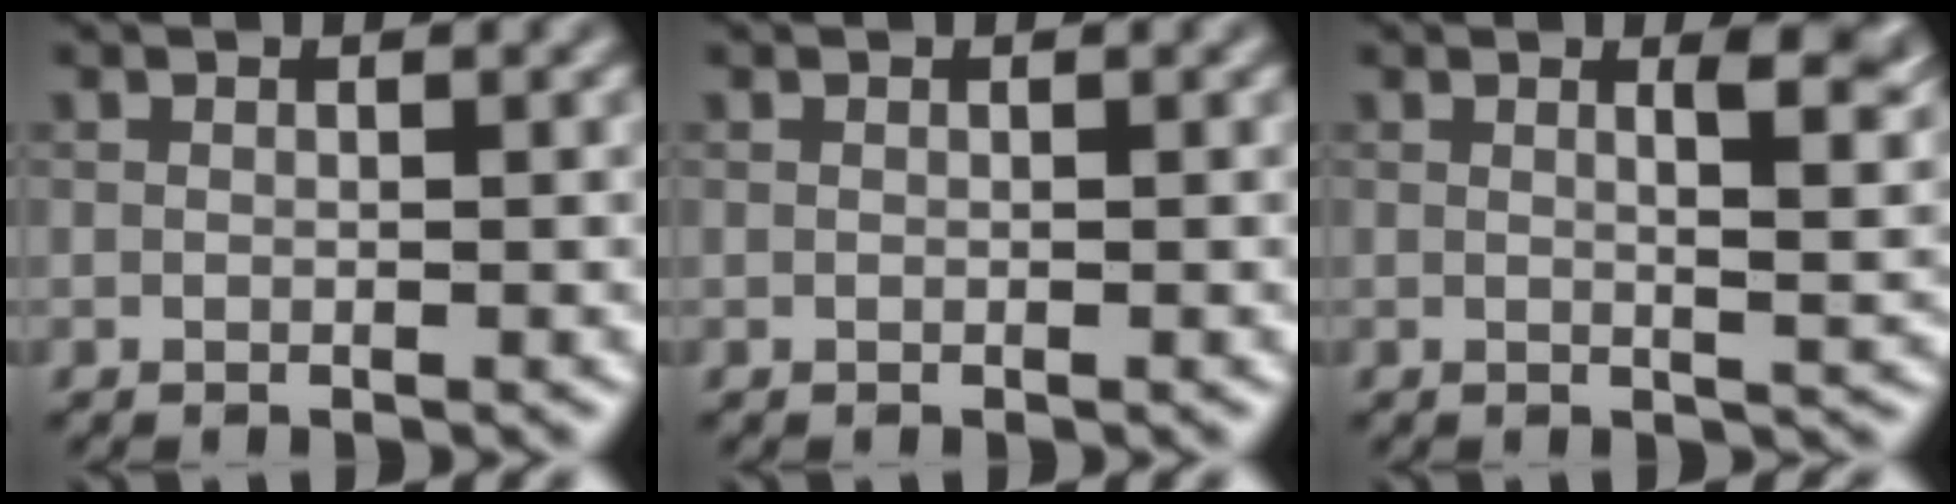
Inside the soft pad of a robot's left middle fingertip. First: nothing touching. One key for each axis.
{"total": 0.0}
{"total": 5.4, "fx": 2.0, "fy": 2.0, "fz": 4.5, "tx": -0.037, "ty": 0.009, "tz": 0.020}